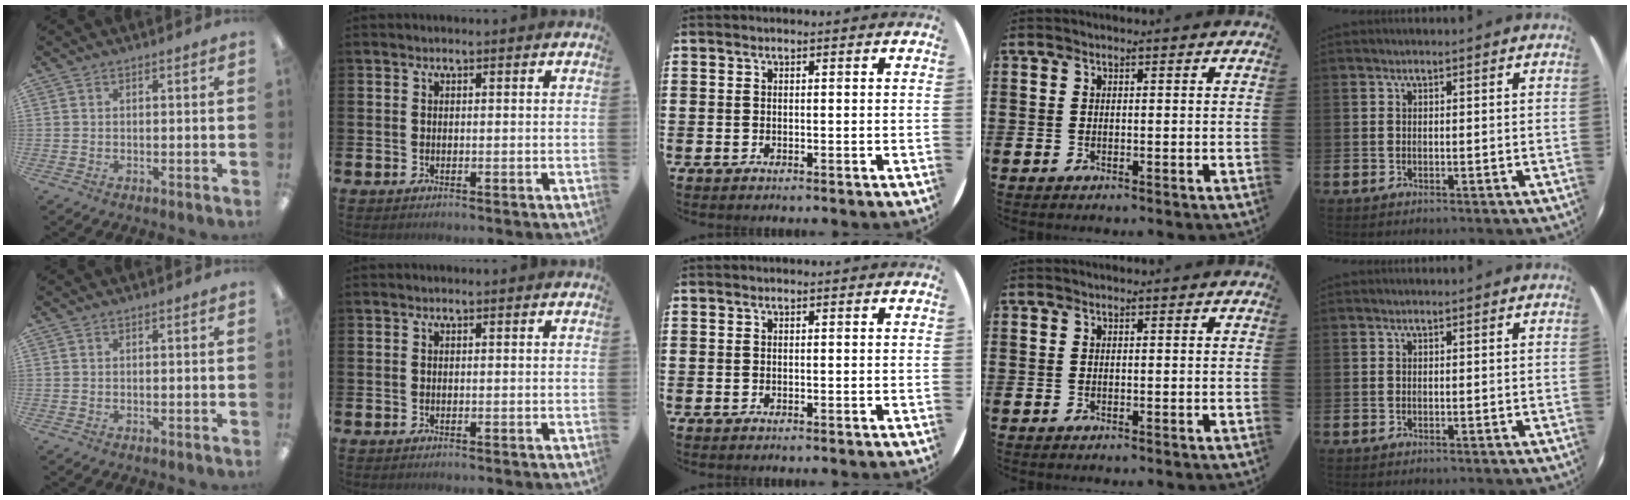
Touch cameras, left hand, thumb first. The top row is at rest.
{}